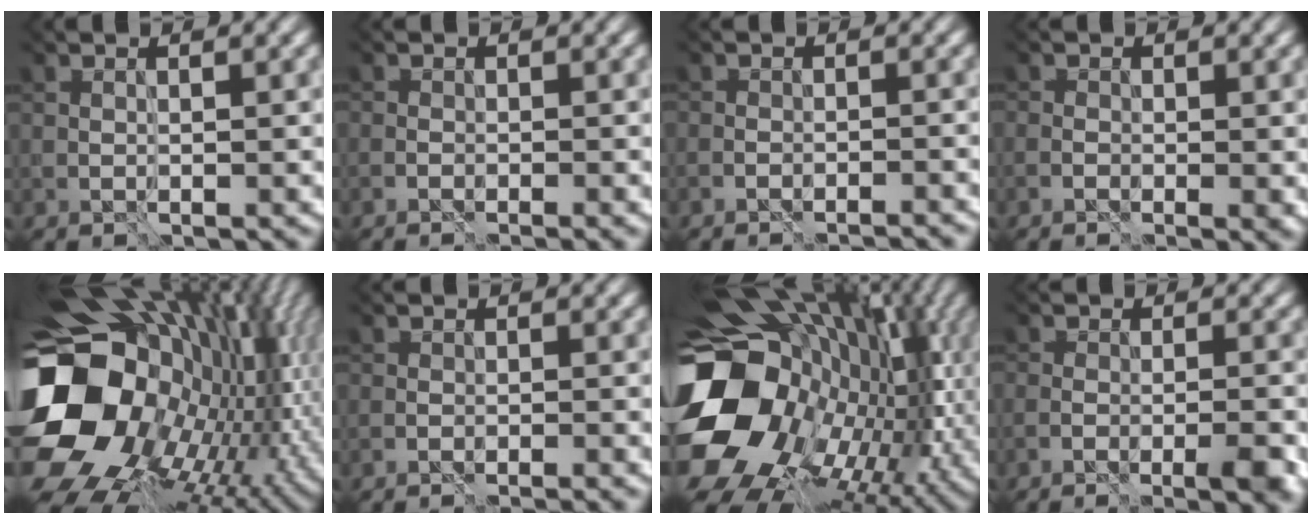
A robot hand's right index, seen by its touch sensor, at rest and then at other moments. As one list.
[{"total": 0.6, "force": [-0.6, 0.2, 0.1], "torque": [-0.002, -0.004, -0.011]}, {"total": 1.9, "force": [-1.9, 0.1, -0.1], "torque": [0.007, 0.005, -0.028]}, {"total": 1.5, "force": [-0.5, 0.9, 1.0], "torque": [-0.021, -0.005, -0.011]}, {"total": 20.0, "force": [-3.8, 15.2, 12.4], "torque": [-0.271, -0.041, -0.047]}, {"total": 1.1, "force": [-1.1, 0.1, 0.1], "torque": [0.009, -0.001, -0.018]}, {"total": 18.1, "force": [-1.4, 14.0, 11.4], "torque": [-0.237, -0.038, 0.005]}, {"total": 3.2, "force": [-2.1, 0.8, 2.3], "torque": [-0.042, -0.006, -0.033]}]